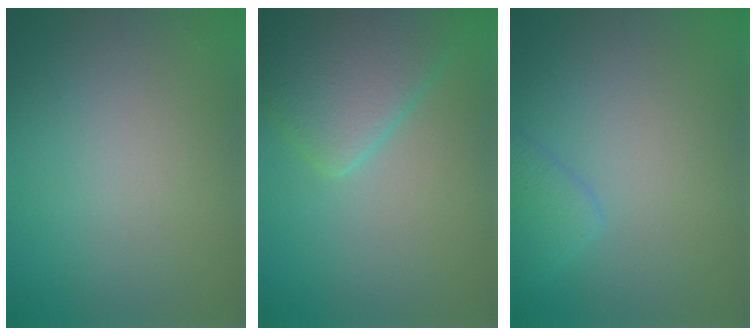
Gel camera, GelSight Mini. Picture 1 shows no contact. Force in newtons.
{"total": 6.4, "press": 6.4, "slide": 0.4}
{"total": 2.0, "press": 1.9, "slide": 0.0}